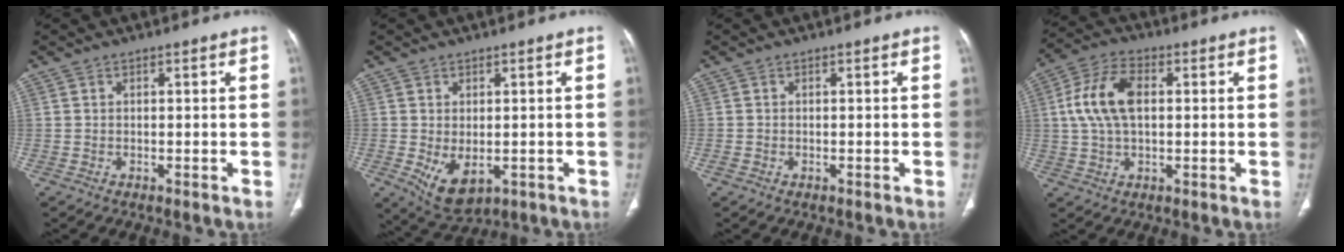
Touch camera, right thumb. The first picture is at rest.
{"total": 6.9, "force": [-1.5, 4.2, 5.3], "torque": [-0.085, -0.010, -0.006]}
{"total": 0.6, "force": [-0.3, 0.5, 0.3], "torque": [-0.010, 0.000, -0.005]}
{"total": 10.7, "force": [1.4, 6.0, 8.7], "torque": [-0.179, 0.019, 0.025]}